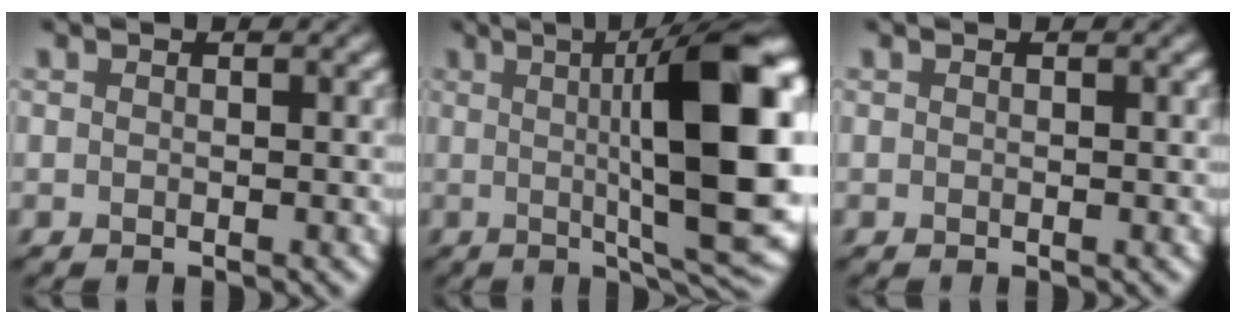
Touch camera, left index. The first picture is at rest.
{"total": 15.9, "force": [1.6, 3.7, 15.4], "torque": [-0.187, 0.011, 0.029]}
{"total": 0.0}